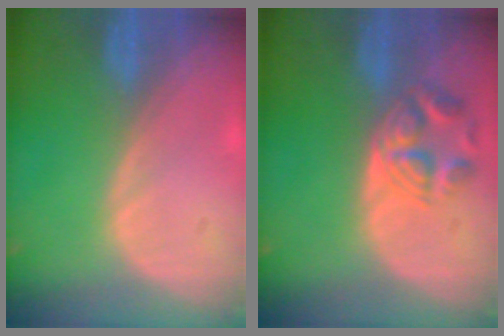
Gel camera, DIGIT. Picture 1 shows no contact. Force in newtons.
{"total": 5.4, "press": 5.3, "slide": 1.0}